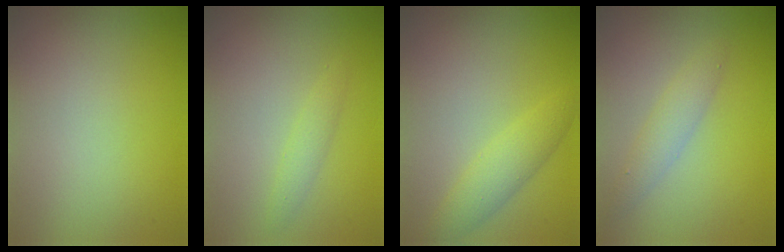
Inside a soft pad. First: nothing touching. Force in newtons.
{"total": 1.3, "press": 1.3, "slide": 0.1}
{"total": 2.7, "press": 2.7, "slide": 0.1}
{"total": 2.0, "press": 2.0, "slide": 0.0}